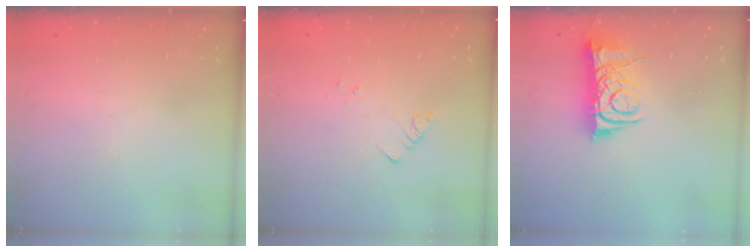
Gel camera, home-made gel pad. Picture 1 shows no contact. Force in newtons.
{"total": 5.3, "press": 5.2, "slide": 0.6}
{"total": 8.8, "press": 8.8, "slide": 0.6}